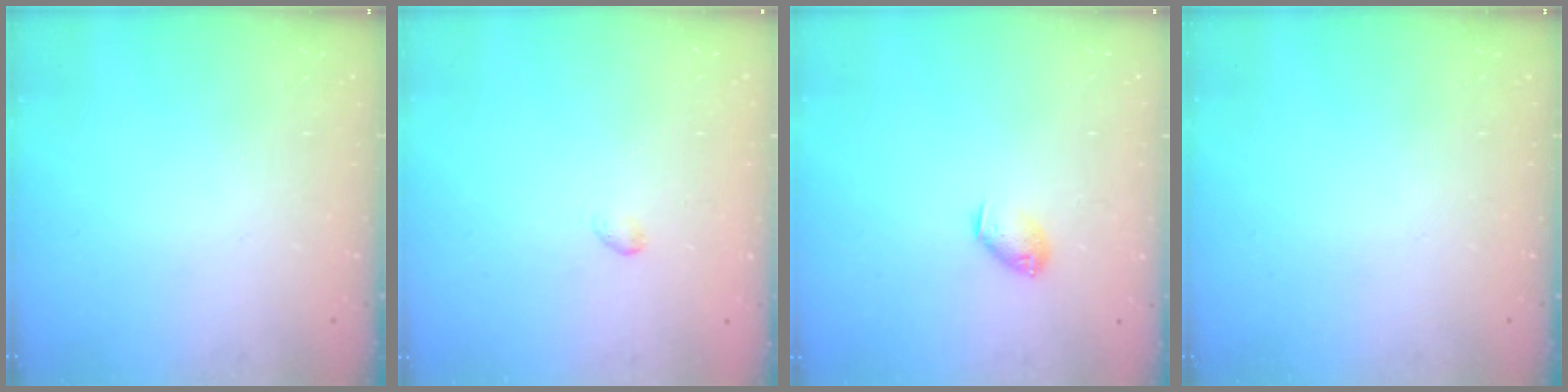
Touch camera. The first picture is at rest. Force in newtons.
{"total": 2.7, "press": 2.6, "slide": 0.5}
{"total": 6.6, "press": 6.6, "slide": 1.1}
{"total": 0.0}